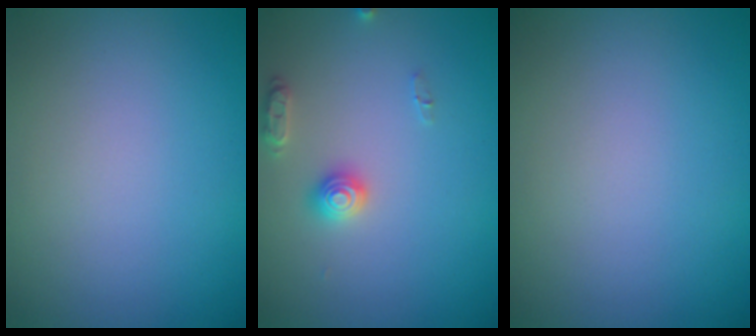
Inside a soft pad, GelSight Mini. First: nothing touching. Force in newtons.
{"total": 2.2, "press": 2.2, "slide": 0.1}
{"total": 0.0}